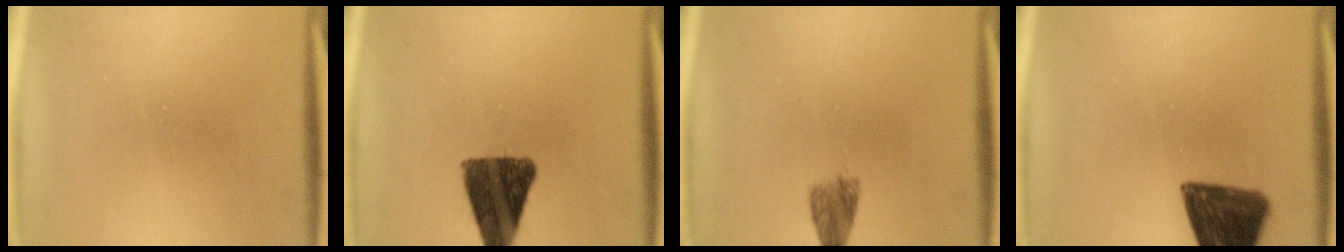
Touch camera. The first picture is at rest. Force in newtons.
{"total": 12.3}
{"total": 2.1}
{"total": 12.7}